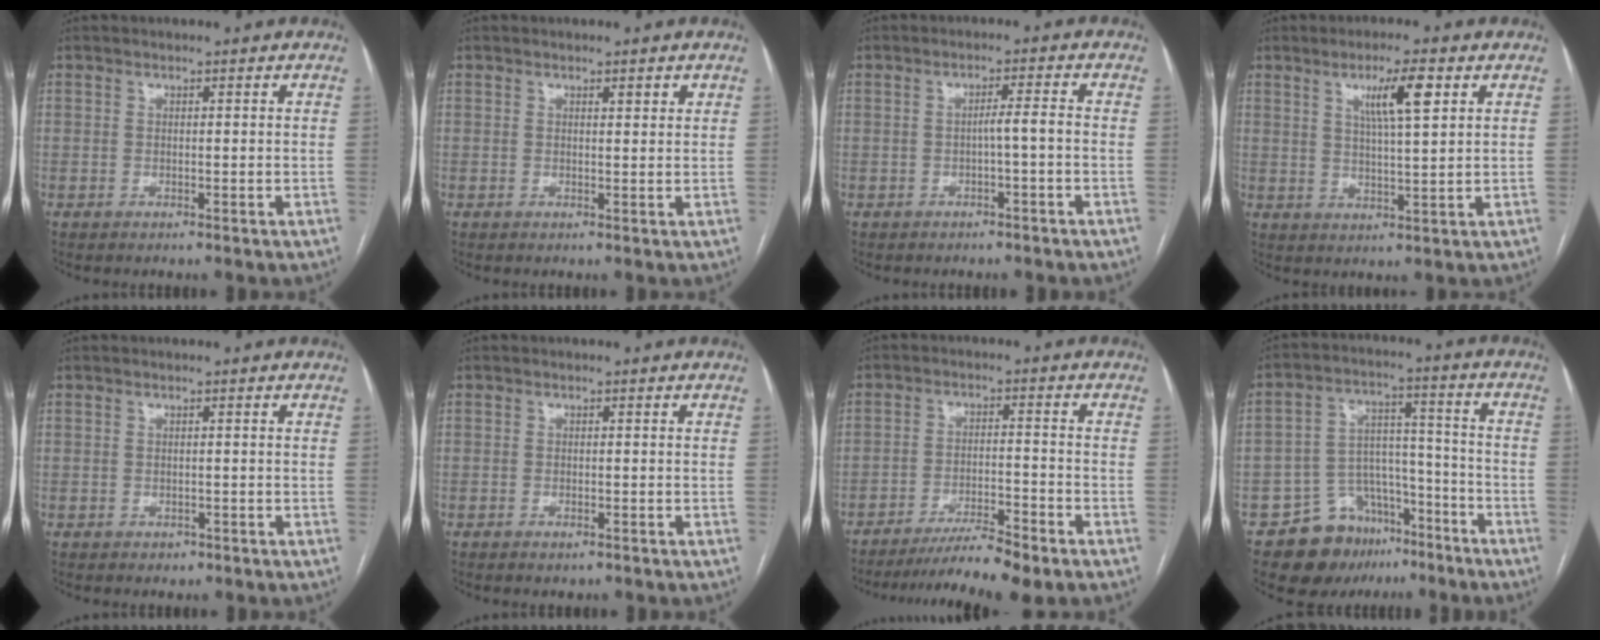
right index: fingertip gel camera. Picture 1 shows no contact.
{"total": 1.5, "force": [0.9, 0.4, 1.1], "torque": [-0.015, -0.002, 0.013]}
{"total": 2.4, "force": [-0.7, -0.1, 2.3], "torque": [-0.033, 0.006, -0.011]}
{"total": 7.0, "force": [3.1, 0.5, 6.2], "torque": [-0.105, 0.002, 0.054]}
{"total": 0.9, "force": [-0.4, 0.8, 0.2], "torque": [0.000, 0.002, -0.002]}
{"total": 0.9, "force": [-0.6, 0.4, 0.6], "torque": [-0.013, -0.002, -0.004]}
{"total": 8.5, "force": [-8.1, 0.4, 2.6], "torque": [-0.032, 0.002, -0.137]}
{"total": 12.0, "force": [-8.2, 7.8, 3.8], "torque": [-0.055, 0.053, -0.127]}